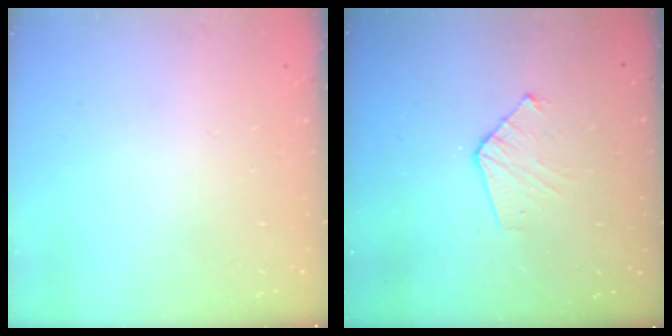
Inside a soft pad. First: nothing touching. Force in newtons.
{"total": 5.9, "press": 5.9, "slide": 0.5}